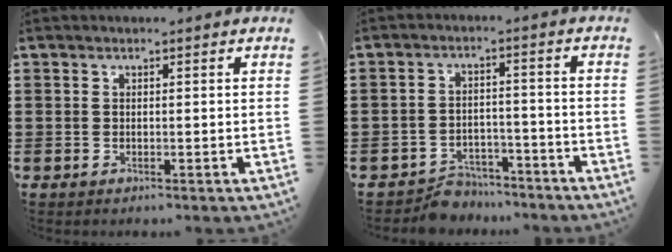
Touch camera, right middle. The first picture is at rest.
{"total": 4.7, "force": [-4.5, 1.2, 0.0], "torque": [-0.005, 0.006, -0.094]}